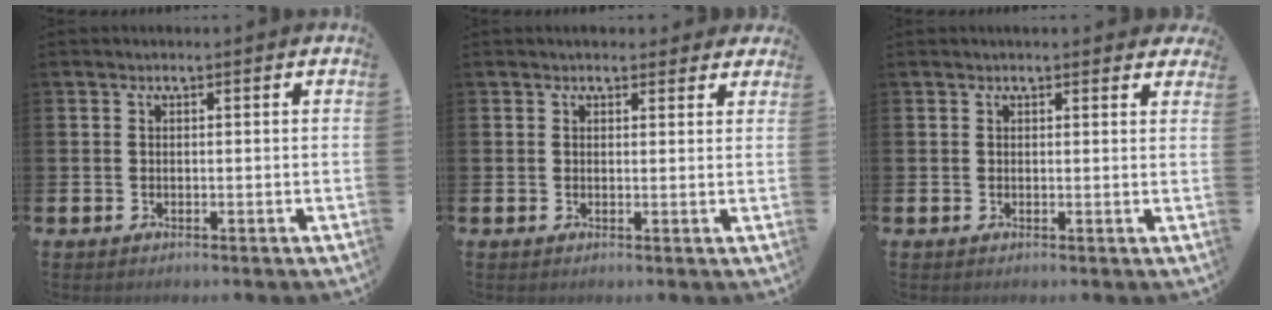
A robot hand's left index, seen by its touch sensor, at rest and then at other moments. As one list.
[{"total": 2.0, "force": [1.7, 1.0, 0.1], "torque": [0.011, -0.003, 0.027]}, {"total": 1.1, "force": [1.1, 0.3, 0.1], "torque": [0.005, 0.000, 0.018]}]